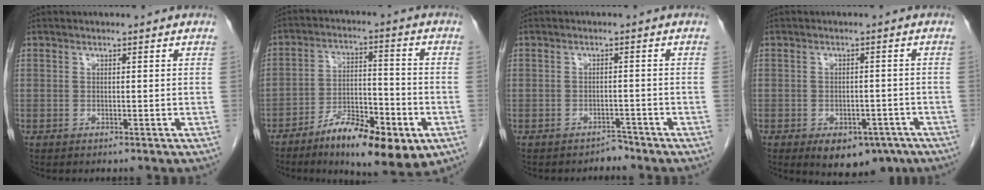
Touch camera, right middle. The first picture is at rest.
{"total": 14.1, "force": [-7.6, 4.4, 11.0], "torque": [-0.177, 0.003, -0.118]}
{"total": 1.6, "force": [-1.4, 0.5, -0.2], "torque": [0.006, -0.001, -0.022]}
{"total": 8.4, "force": [-5.3, 4.9, 4.4], "torque": [-0.043, 0.007, -0.067]}